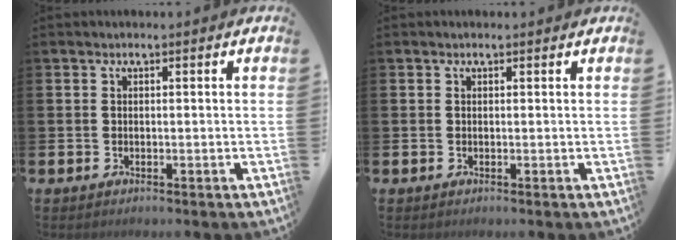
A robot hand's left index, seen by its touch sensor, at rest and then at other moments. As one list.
[{"total": 0.0}]